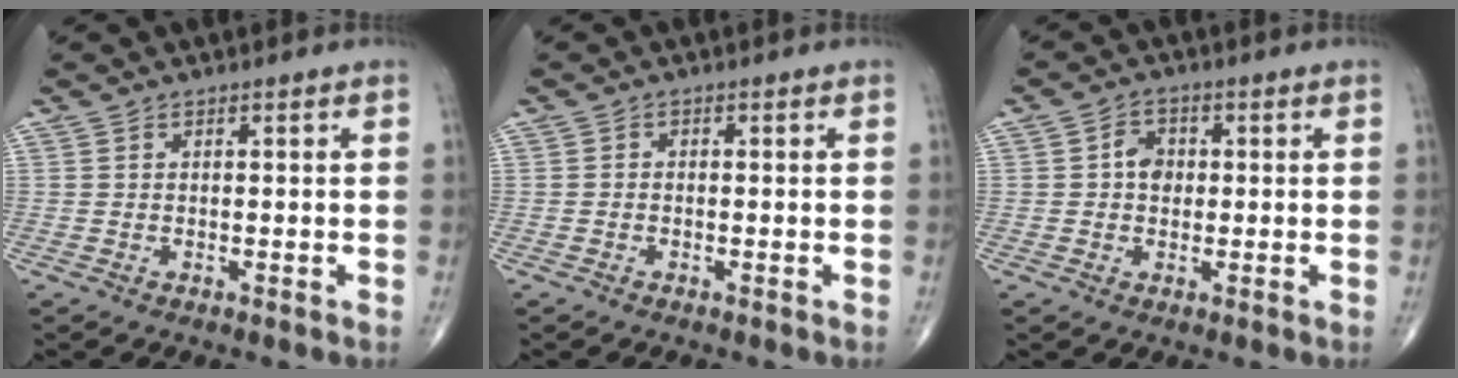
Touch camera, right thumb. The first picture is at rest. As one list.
[{"total": 0.5, "force": [-0.3, 0.4, 0.3], "torque": [-0.002, 0.001, -0.010]}, {"total": 3.9, "force": [0.3, 3.1, 2.4], "torque": [-0.025, 0.009, -0.002]}]